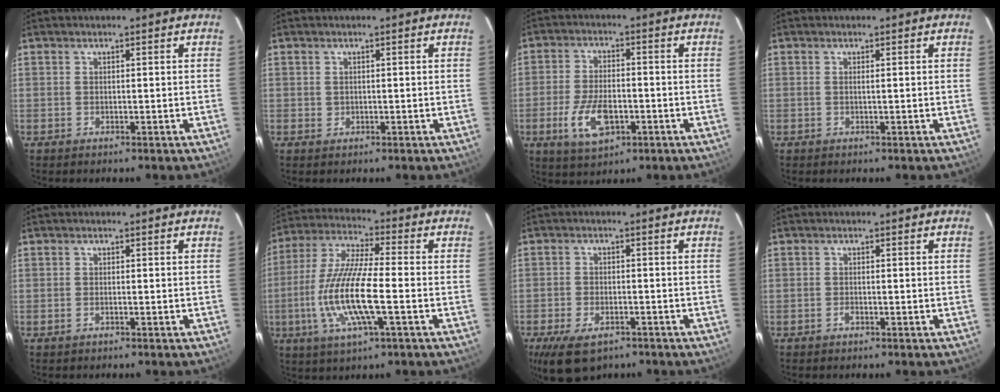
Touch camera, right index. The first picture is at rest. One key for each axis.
{"total": 0.6, "fx": 0.2, "fy": 0.6, "fz": 0.1, "tx": 0.001, "ty": 0.002, "tz": 0.004}
{"total": 9.7, "fx": -3.5, "fy": 4.8, "fz": 7.7, "tx": -0.166, "ty": -0.008, "tz": -0.057}
{"total": 0.6, "fx": 0.1, "fy": -0.2, "fz": 0.5, "tx": -0.011, "ty": -0.001, "tz": 0.000}
{"total": 0.6, "fx": -0.4, "fy": 0.2, "fz": 0.4, "tx": -0.007, "ty": 0.000, "tz": -0.009}
{"total": 15.0, "fx": -3.5, "fy": 2.7, "fz": 14.3, "tx": -0.294, "ty": -0.010, "tz": -0.067}
{"total": 9.3, "fx": -6.0, "fy": 4.7, "fz": 5.4, "tx": -0.123, "ty": -0.020, "tz": -0.100}
{"total": 0.9, "fx": -0.5, "fy": 0.4, "fz": 0.7, "tx": -0.014, "ty": 0.001, "tz": -0.010}